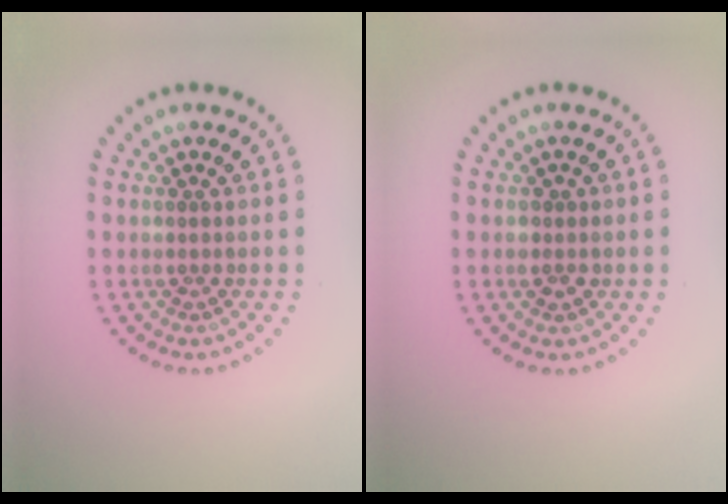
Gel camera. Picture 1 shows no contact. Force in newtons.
{"total": 1.2, "press": 1.0, "slide": 0.6}